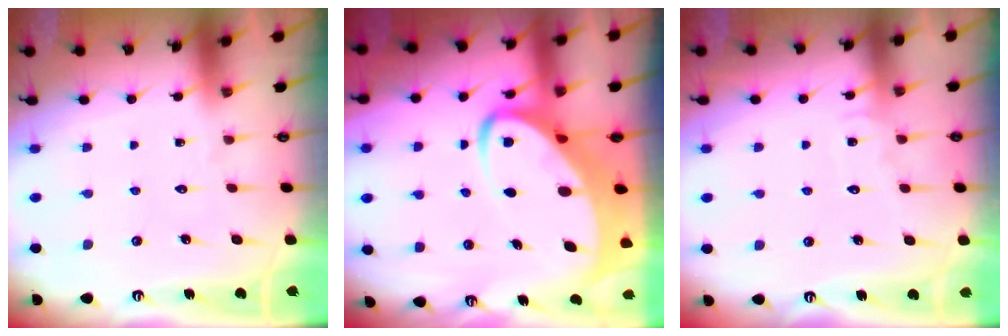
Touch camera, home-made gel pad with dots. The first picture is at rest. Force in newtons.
{"total": 7.0, "press": 6.9, "slide": 0.9}
{"total": 6.7, "press": 6.7, "slide": 0.7}